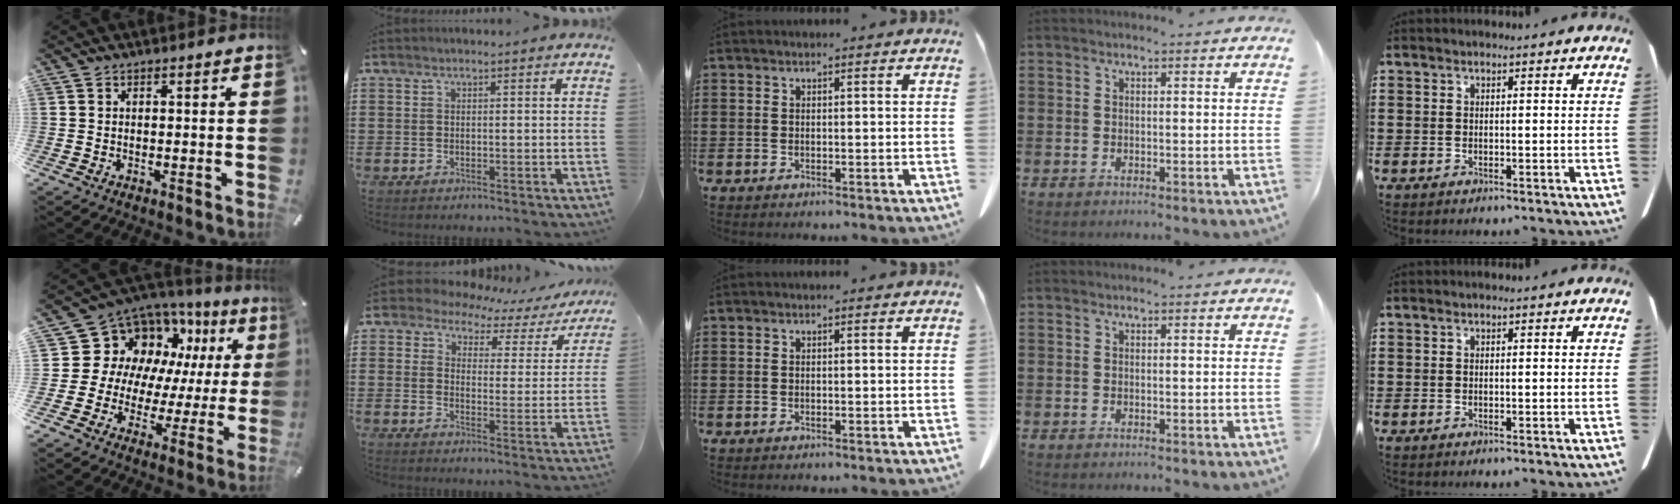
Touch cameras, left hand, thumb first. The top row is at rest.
{"thumb": {"total": 13.1, "force": [6.6, 10.6, 4.2], "torque": [-0.073, -0.074, 0.131]}, "index": {"total": 4.8, "force": [3.9, 2.5, 1.2], "torque": [-0.042, -0.018, 0.063]}}